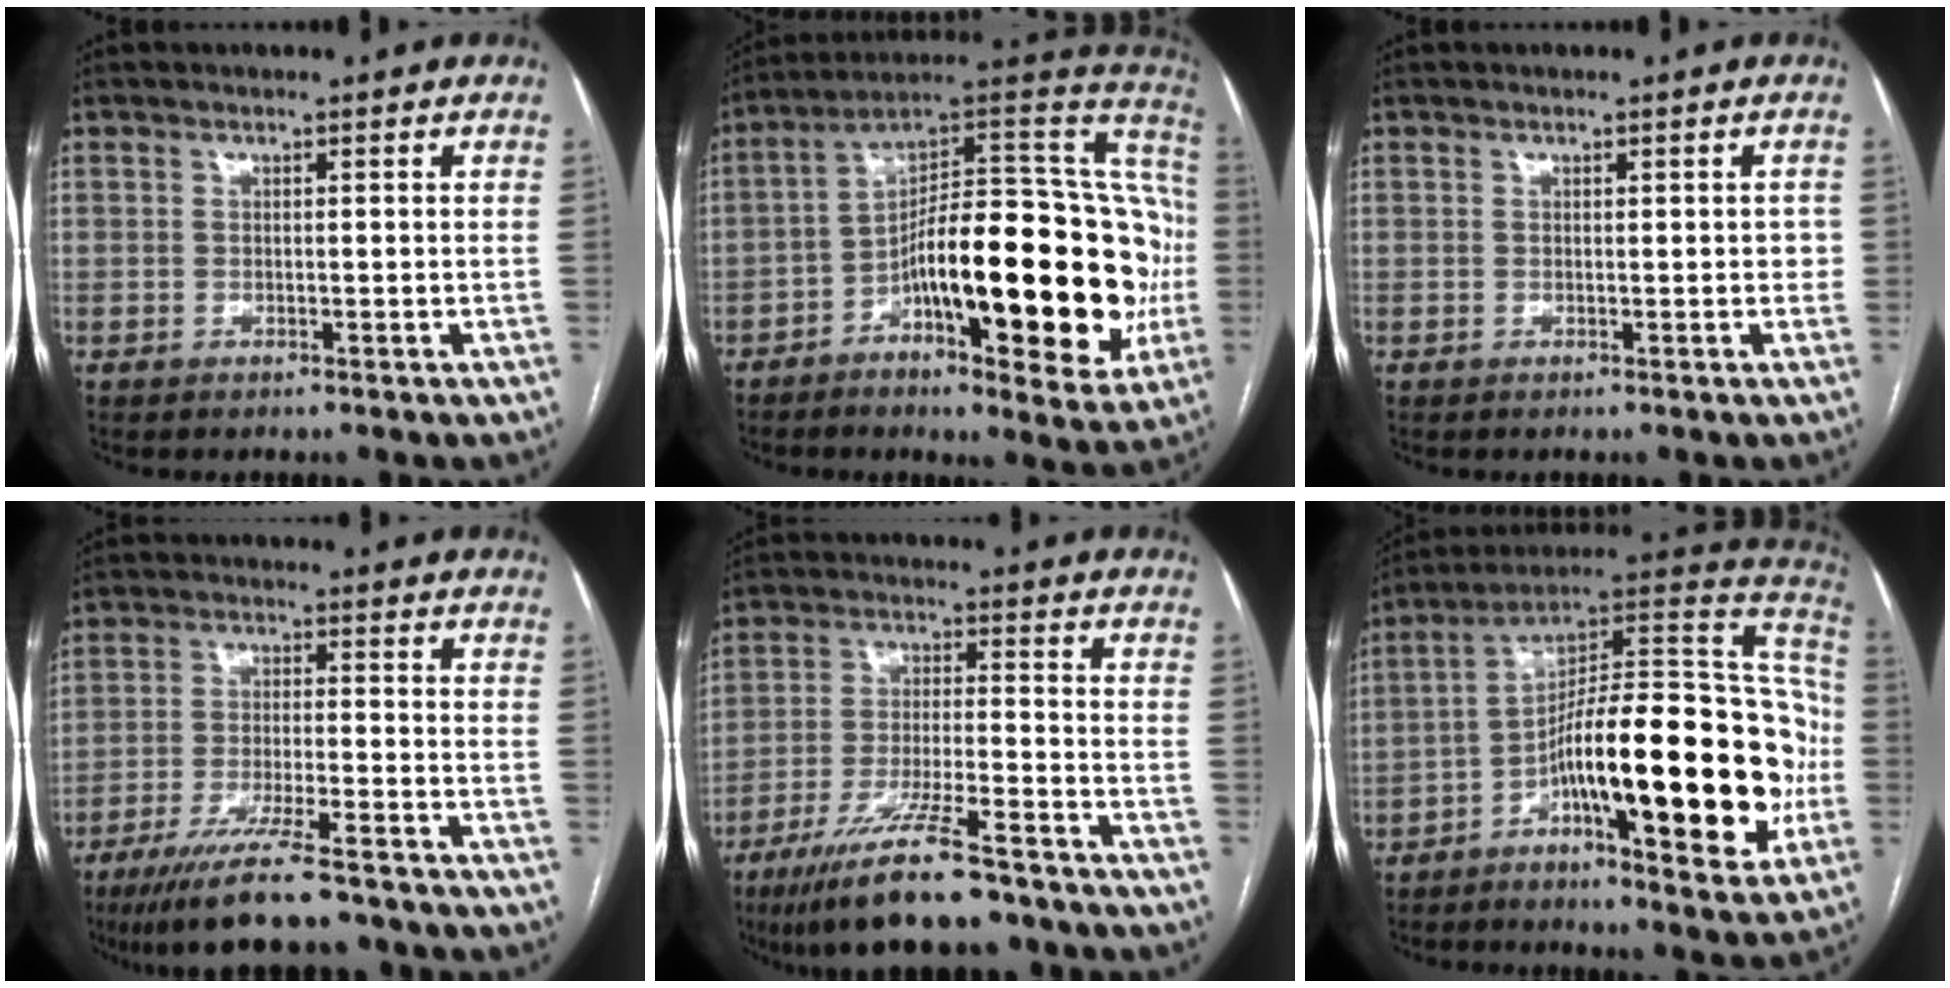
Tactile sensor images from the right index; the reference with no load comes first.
{"total": 29.6, "force": [-5.8, 8.5, 27.8], "torque": [-0.351, 0.025, -0.077]}
{"total": 1.5, "force": [0.1, 0.9, 1.2], "torque": [-0.011, 0.009, 0.002]}
{"total": 13.0, "force": [-10.4, 1.1, 7.7], "torque": [-0.131, -0.034, -0.169]}
{"total": 14.3, "force": [-10.8, 1.7, 9.1], "torque": [-0.174, -0.033, -0.185]}
{"total": 26.9, "force": [-6.3, 5.9, 25.5], "torque": [-0.342, 0.024, -0.091]}